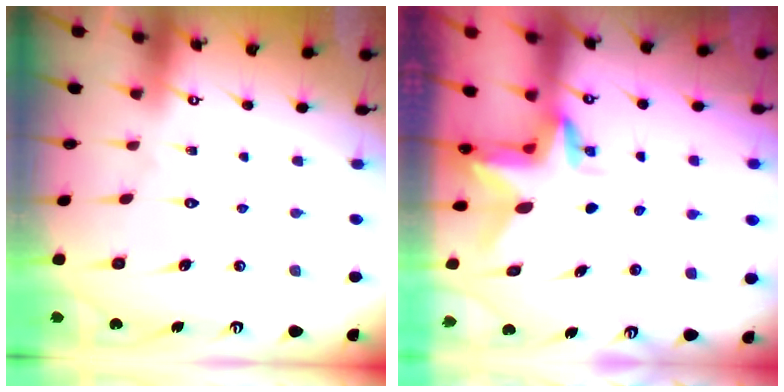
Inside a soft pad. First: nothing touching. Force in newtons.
{"total": 3.1, "press": 3.1, "slide": 0.3}